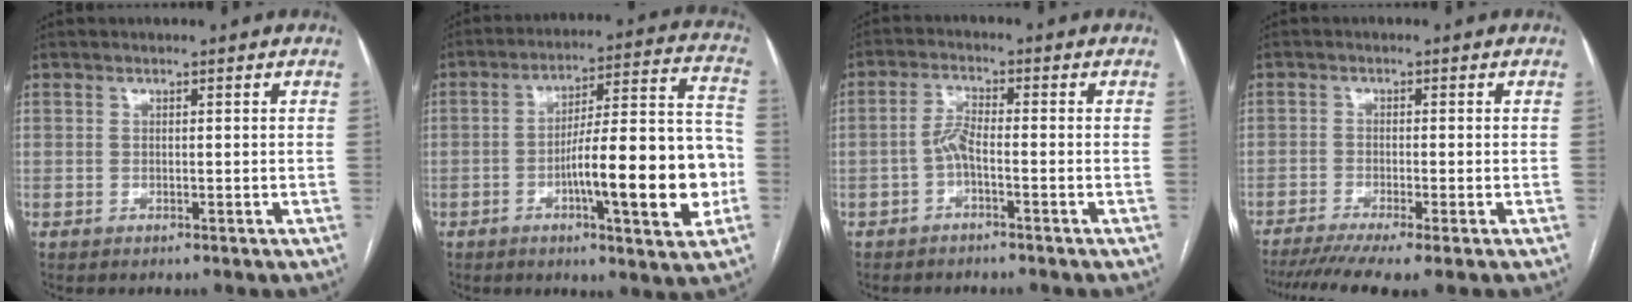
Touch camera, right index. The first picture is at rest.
{"total": 18.3, "force": [-4.8, 2.7, 17.4], "torque": [-0.248, 0.019, -0.068]}
{"total": 3.2, "force": [-1.4, 0.6, 2.8], "torque": [-0.058, 0.007, -0.031]}
{"total": 8.4, "force": [-6.5, 0.0, 5.4], "torque": [-0.087, -0.015, -0.106]}